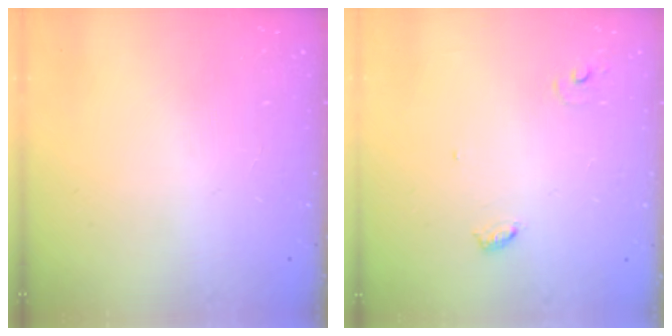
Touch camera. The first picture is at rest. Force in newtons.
{"total": 4.0, "press": 4.0, "slide": 0.3}